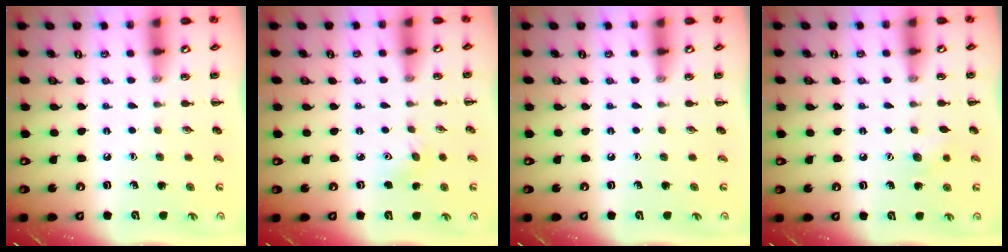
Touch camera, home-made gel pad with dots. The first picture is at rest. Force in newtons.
{"total": 4.9, "press": 4.7, "slide": 1.4}
{"total": 0.0}
{"total": 7.0, "press": 6.9, "slide": 1.5}